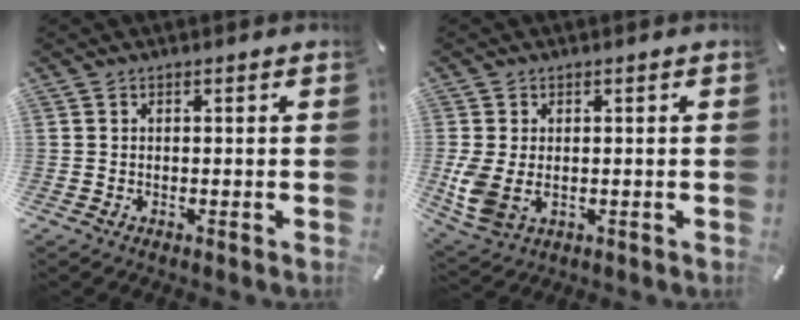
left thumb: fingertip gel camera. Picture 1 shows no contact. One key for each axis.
{"total": 6.3, "fx": -0.5, "fy": 4.6, "fz": 4.3, "tx": -0.108, "ty": -0.008, "tz": -0.010}